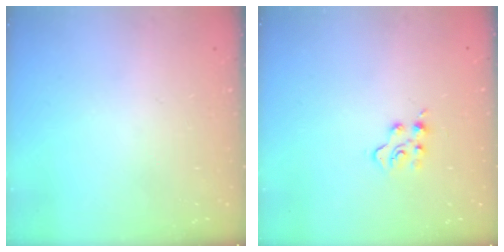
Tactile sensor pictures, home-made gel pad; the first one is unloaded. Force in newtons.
{"total": 4.8, "press": 4.8, "slide": 0.4}